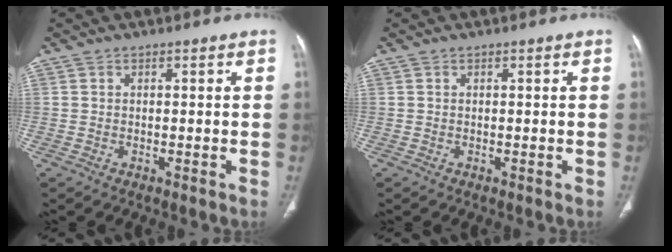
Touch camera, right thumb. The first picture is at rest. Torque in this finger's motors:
{"motor_torque": [0.18, 0.37, 0.16, 0.13, 0.04]}